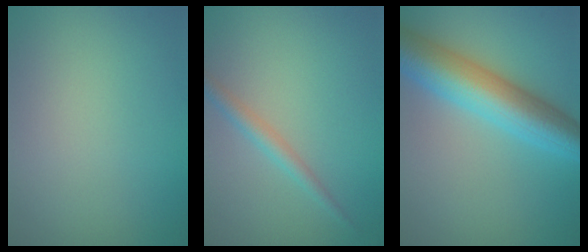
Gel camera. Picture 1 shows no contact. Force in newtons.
{"total": 2.0, "press": 2.0, "slide": 0.0}
{"total": 7.8, "press": 7.8, "slide": 0.1}